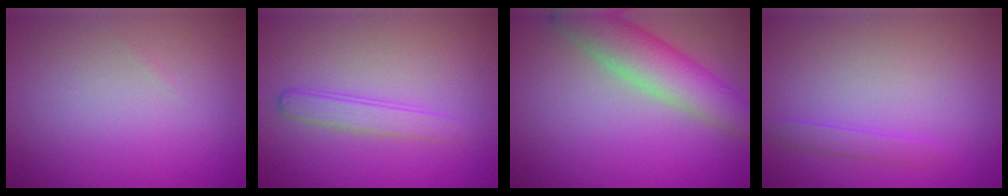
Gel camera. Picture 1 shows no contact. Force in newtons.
{"total": 2.0, "press": 2.0, "slide": 0.0}
{"total": 5.8, "press": 5.8, "slide": 0.2}
{"total": 1.1, "press": 1.1, "slide": 0.1}